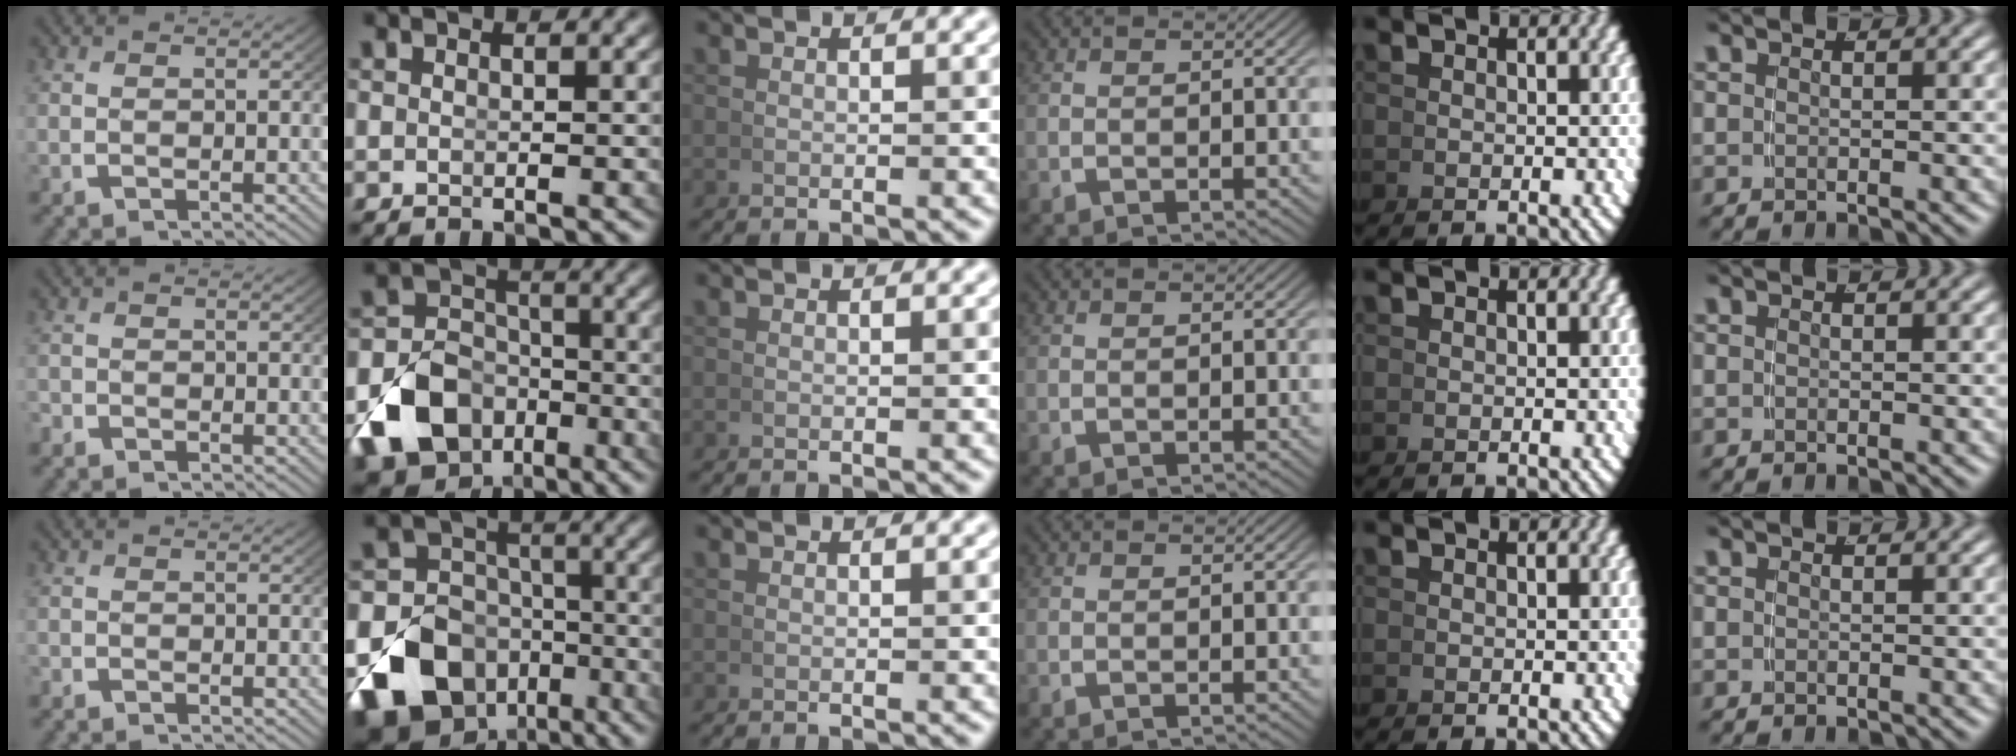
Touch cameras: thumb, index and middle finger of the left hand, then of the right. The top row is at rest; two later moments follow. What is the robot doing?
{"motion": "grasp_and_lifting", "object": "coin"}